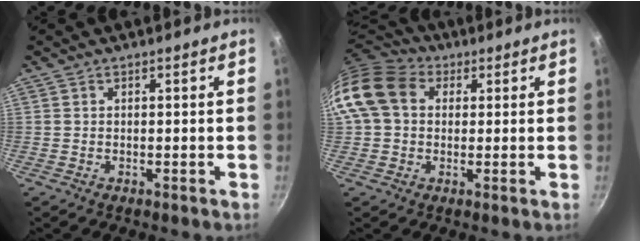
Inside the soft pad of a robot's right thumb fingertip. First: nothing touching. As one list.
[{"total": 13.0, "force": [2.6, 10.2, 7.6], "torque": [-0.132, 0.025, 0.031]}]